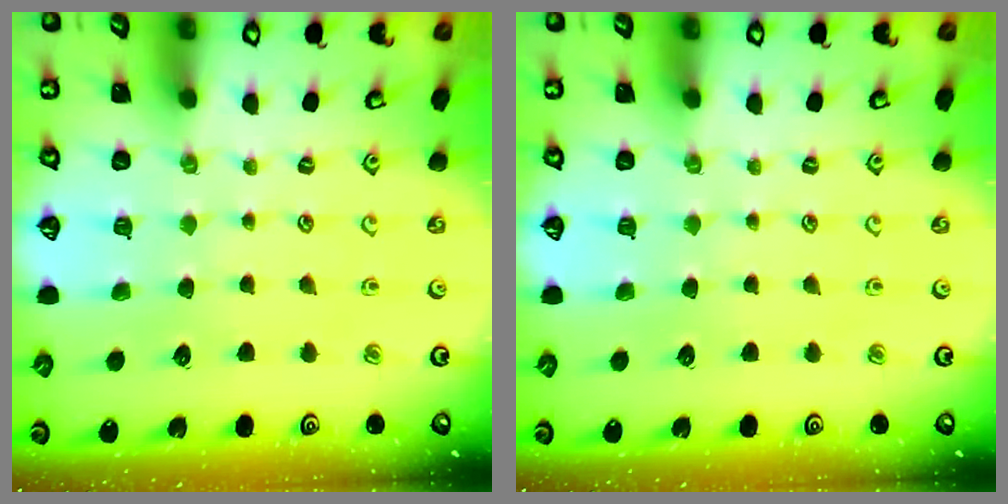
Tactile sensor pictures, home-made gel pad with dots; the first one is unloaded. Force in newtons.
{"total": 0.0}